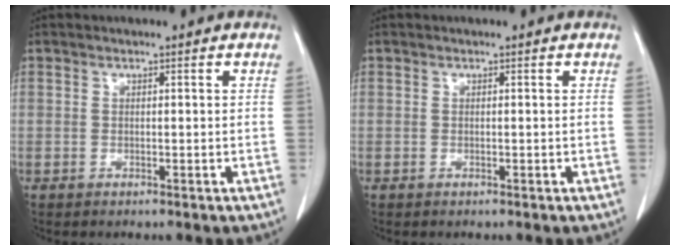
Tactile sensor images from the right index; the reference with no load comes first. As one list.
[{"total": 0.0}]